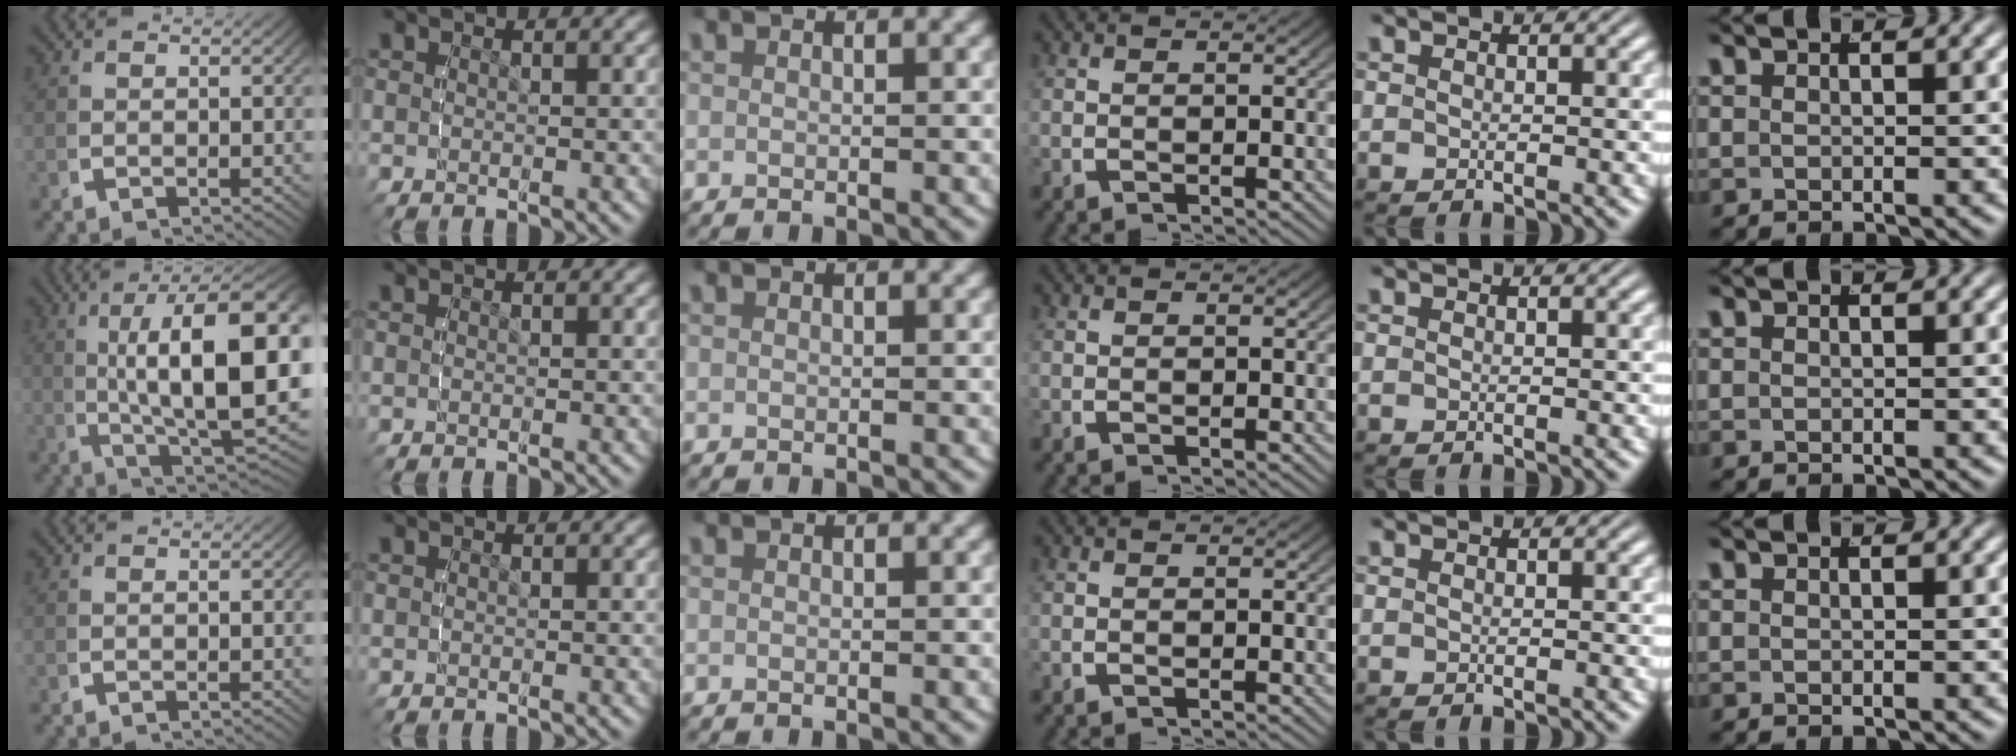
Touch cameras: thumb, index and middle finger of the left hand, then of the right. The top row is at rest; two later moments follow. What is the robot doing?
{"motion": "lift_and_place", "object": "cubes"}